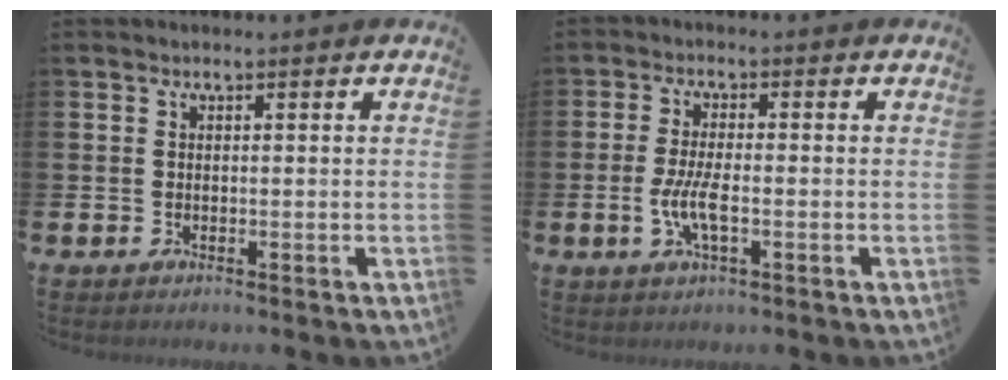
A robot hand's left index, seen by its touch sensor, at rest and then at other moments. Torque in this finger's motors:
{"motor_torque": [0.32, 0.24, 0.19, 0.17]}